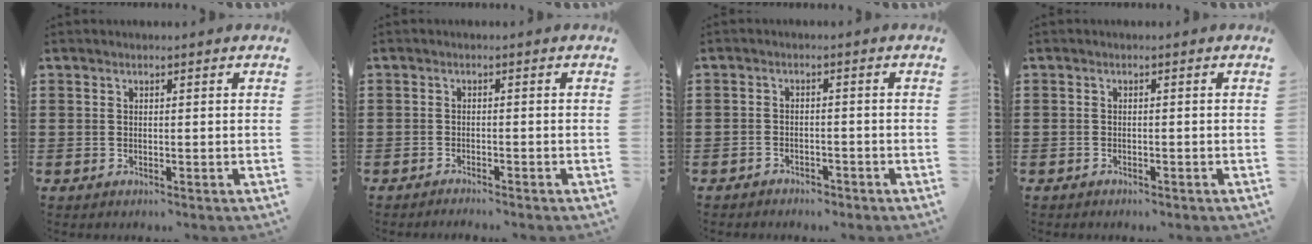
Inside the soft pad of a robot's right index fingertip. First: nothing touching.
{"total": 1.1, "force": [-1.1, 0.0, 0.1], "torque": [-0.004, 0.001, -0.022]}
{"total": 1.9, "force": [-1.8, 0.6, 0.0], "torque": [-0.005, 0.004, -0.039]}
{"total": 0.7, "force": [-0.6, 0.3, 0.1], "torque": [-0.005, 0.000, -0.012]}